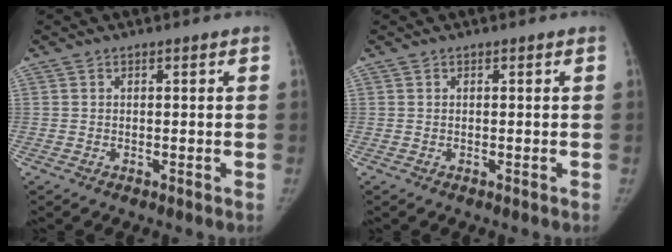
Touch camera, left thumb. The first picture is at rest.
{"total": 0.0}